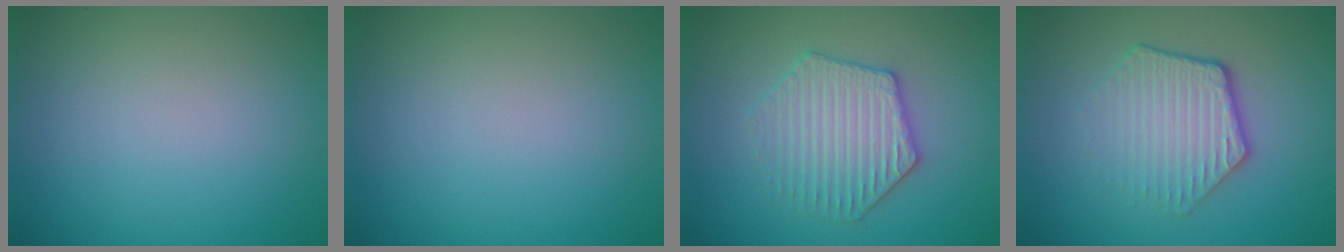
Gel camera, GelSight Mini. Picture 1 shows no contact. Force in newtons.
{"total": 0.0}
{"total": 4.0, "press": 3.9, "slide": 0.9}
{"total": 4.5, "press": 3.2, "slide": 3.1}